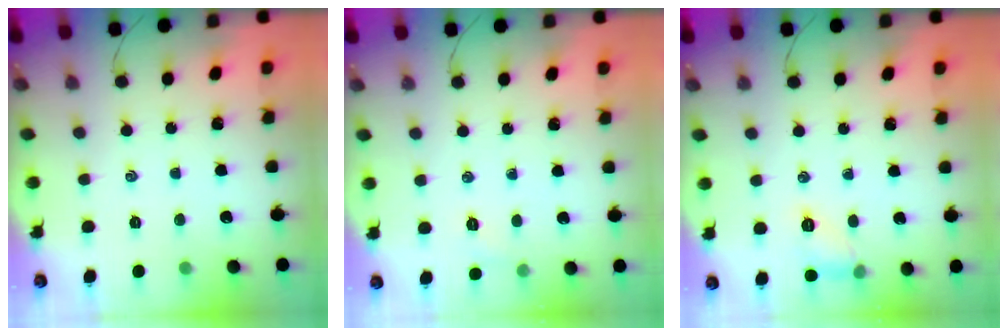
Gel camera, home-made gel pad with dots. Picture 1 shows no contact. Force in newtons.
{"total": 3.0, "press": 2.9, "slide": 0.8}
{"total": 7.8, "press": 7.8, "slide": 0.5}